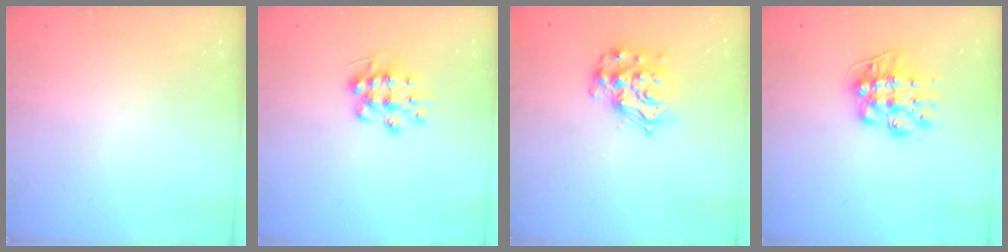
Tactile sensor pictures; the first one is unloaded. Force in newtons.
{"total": 8.5, "press": 8.5, "slide": 0.3}
{"total": 12.9, "press": 12.8, "slide": 1.0}
{"total": 11.1, "press": 11.1, "slide": 0.8}